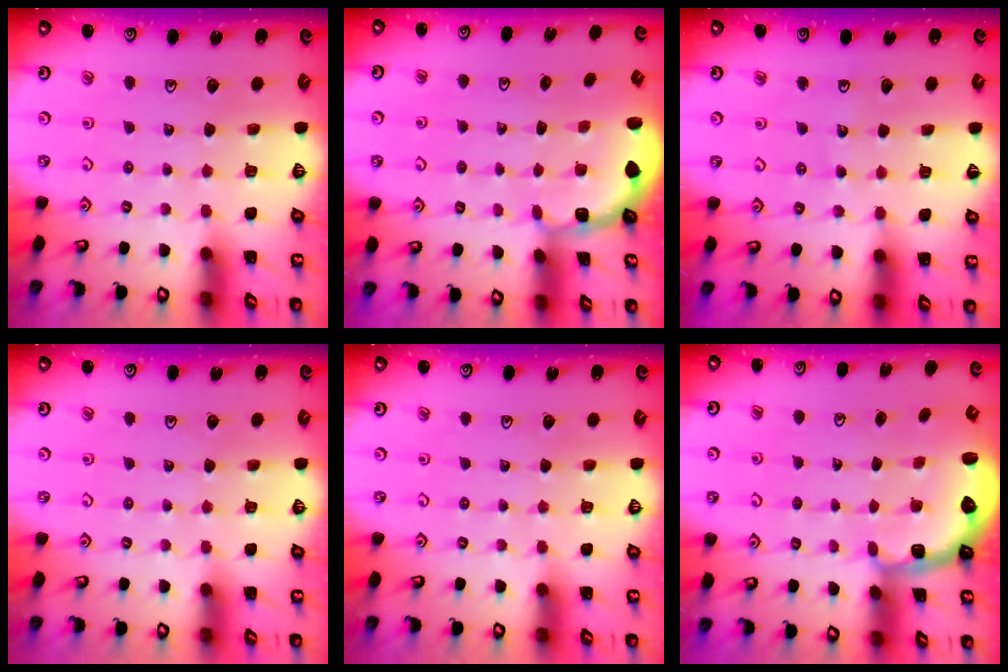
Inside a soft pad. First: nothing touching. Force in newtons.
{"total": 2.0, "press": 1.8, "slide": 0.7}
{"total": 3.8, "press": 3.8, "slide": 0.4}
{"total": 0.0}
{"total": 0.0}
{"total": 2.6, "press": 2.0, "slide": 1.7}